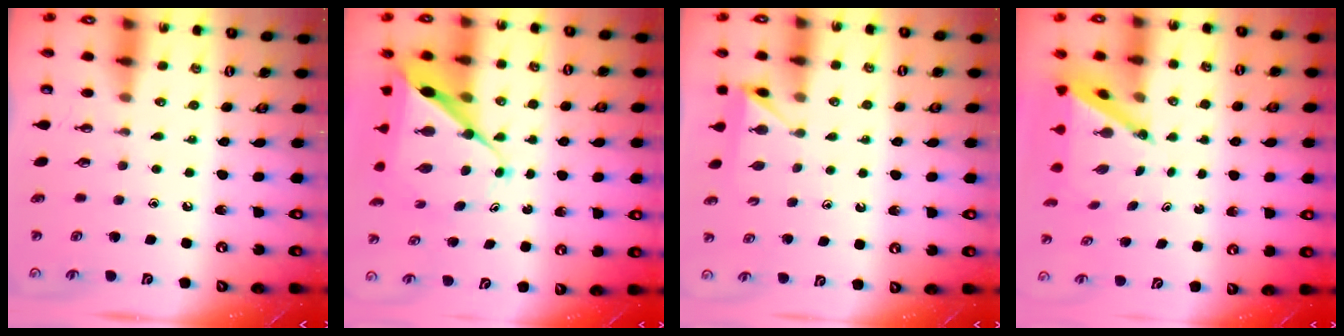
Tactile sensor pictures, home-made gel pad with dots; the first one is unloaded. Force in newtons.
{"total": 12.1, "press": 12.1, "slide": 1.1}
{"total": 2.8, "press": 2.8, "slide": 0.5}
{"total": 5.3, "press": 5.3, "slide": 0.5}